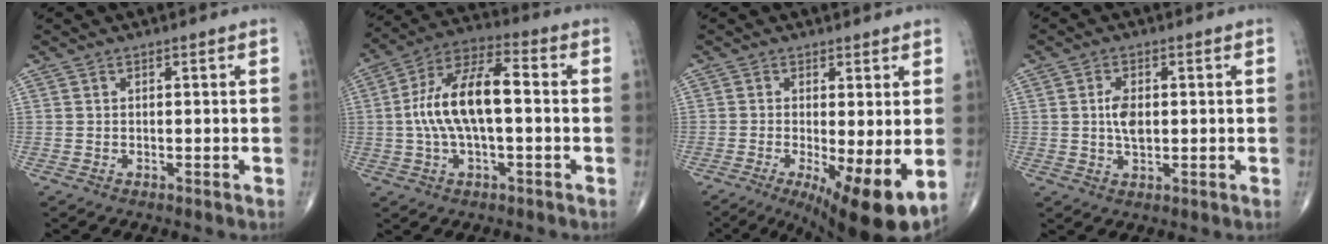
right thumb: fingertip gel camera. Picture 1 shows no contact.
{"total": 14.2, "force": [-0.1, 5.9, 12.9], "torque": [-0.251, 0.039, -0.009]}
{"total": 11.5, "force": [-2.8, 2.8, 10.8], "torque": [-0.168, -0.022, -0.036]}
{"total": 4.5, "force": [0.4, 2.5, 3.8], "torque": [-0.069, -0.001, 0.008]}